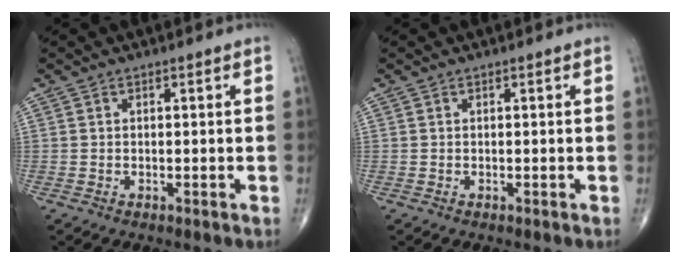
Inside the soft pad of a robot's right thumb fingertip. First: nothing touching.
{"total": 0.0}